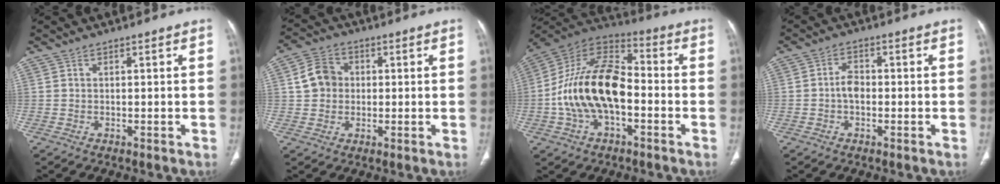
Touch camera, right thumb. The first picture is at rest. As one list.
[{"total": 6.7, "force": [0.6, 5.8, 3.2], "torque": [-0.045, 0.012, 0.004]}, {"total": 19.2, "force": [-3.1, 10.9, 15.5], "torque": [-0.278, 0.044, -0.059]}, {"total": 3.3, "force": [-0.6, 2.1, 2.4], "torque": [-0.033, 0.010, -0.018]}]